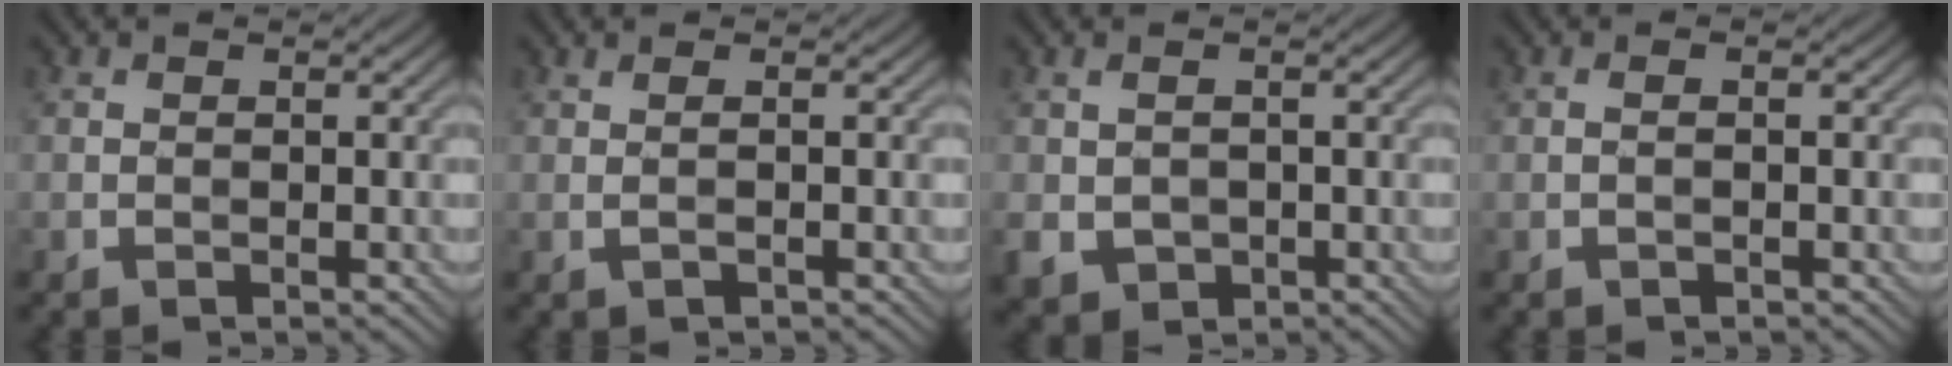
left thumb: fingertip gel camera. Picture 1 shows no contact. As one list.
[{"total": 0.7, "force": [0.0, -0.3, 0.7], "torque": [-0.017, 0.003, 0.000]}, {"total": 3.0, "force": [-0.6, 2.3, 1.8], "torque": [-0.054, -0.007, -0.008]}, {"total": 0.8, "force": [-0.3, -0.1, 0.7], "torque": [-0.017, 0.004, -0.007]}]